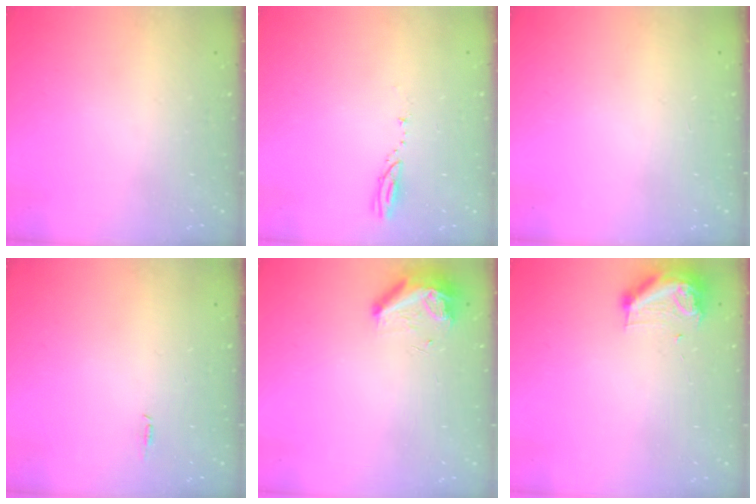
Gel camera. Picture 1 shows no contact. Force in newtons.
{"total": 3.1, "press": 3.0, "slide": 0.3}
{"total": 0.0}
{"total": 4.8, "press": 2.5, "slide": 4.1}
{"total": 8.3, "press": 8.2, "slide": 0.9}
{"total": 9.8, "press": 9.8, "slide": 0.5}